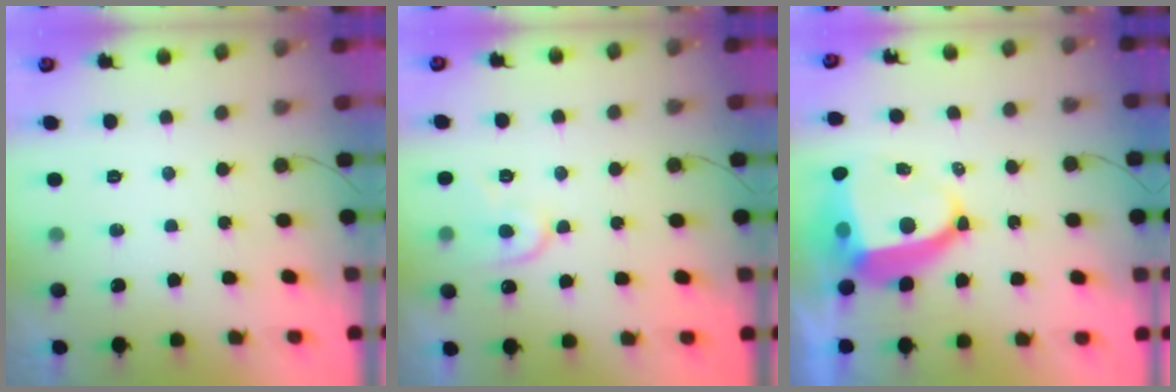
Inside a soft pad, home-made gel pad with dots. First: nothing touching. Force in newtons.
{"total": 9.0, "press": 9.0, "slide": 0.7}
{"total": 10.2, "press": 10.1, "slide": 1.2}